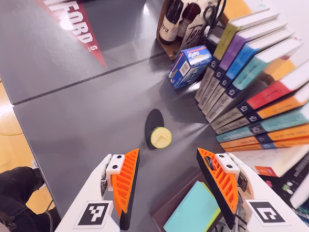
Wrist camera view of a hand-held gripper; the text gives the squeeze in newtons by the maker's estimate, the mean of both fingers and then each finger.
{"total": 0.0}